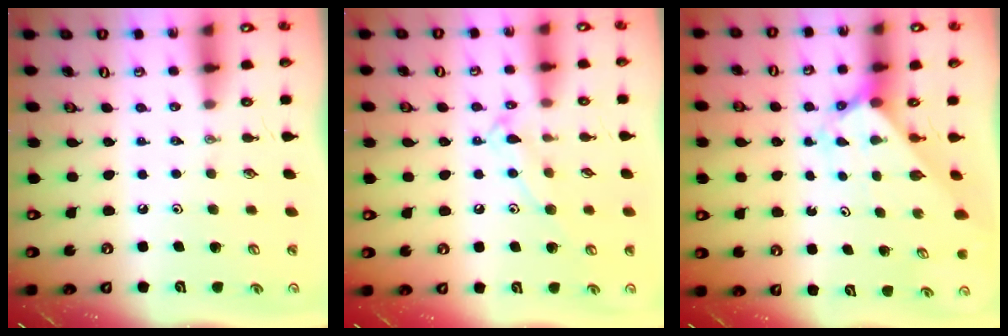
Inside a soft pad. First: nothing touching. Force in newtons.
{"total": 9.8, "press": 9.8, "slide": 0.7}
{"total": 2.1, "press": 2.1, "slide": 0.2}